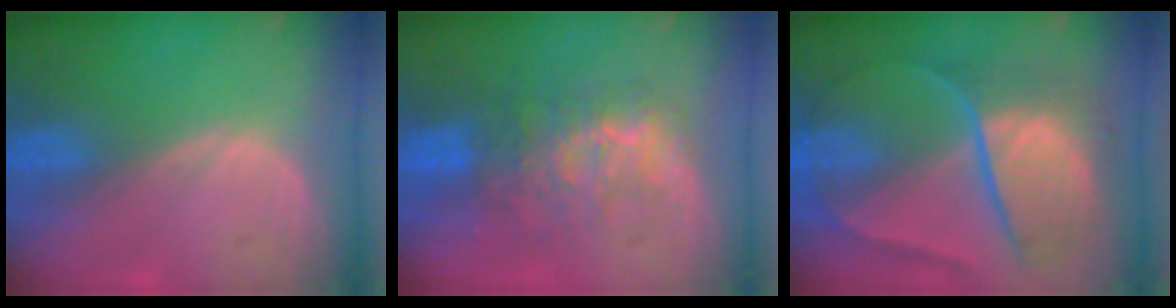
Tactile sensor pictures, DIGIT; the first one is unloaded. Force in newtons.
{"total": 9.5, "press": 8.4, "slide": 4.4}
{"total": 10.8, "press": 10.8, "slide": 1.1}